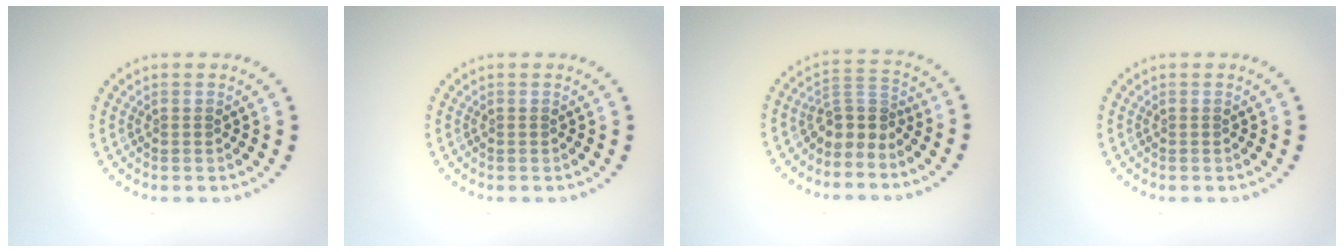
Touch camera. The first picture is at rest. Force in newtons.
{"total": 0.0}
{"total": 2.9, "press": 2.0, "slide": 2.1}
{"total": 0.0}